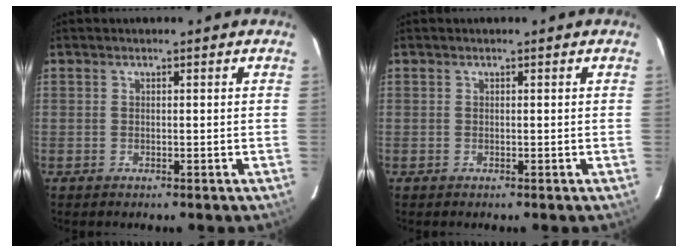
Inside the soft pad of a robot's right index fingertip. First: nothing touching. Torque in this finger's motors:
{"motor_torque": [0.00, 0.00, 0.00, 0.00]}